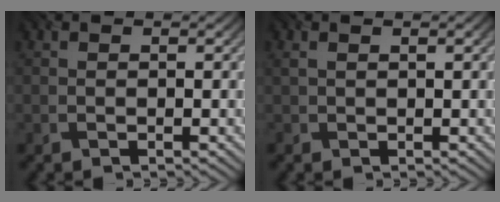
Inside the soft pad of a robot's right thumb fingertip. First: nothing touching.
{"total": 1.6, "force": [0.9, 0.3, 1.3], "torque": [-0.027, 0.006, 0.018]}